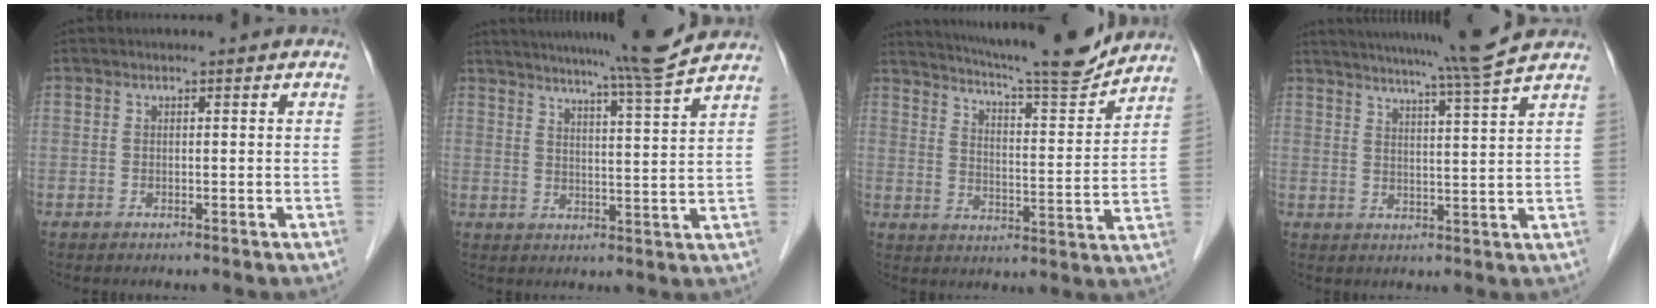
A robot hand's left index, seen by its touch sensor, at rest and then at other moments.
{"total": 11.3, "force": [10.1, -2.3, 4.7], "torque": [-0.078, -0.023, 0.138]}
{"total": 16.2, "force": [14.9, 0.1, 6.3], "torque": [-0.107, -0.024, 0.211]}
{"total": 9.9, "force": [8.4, -2.3, 4.6], "torque": [-0.071, -0.014, 0.112]}